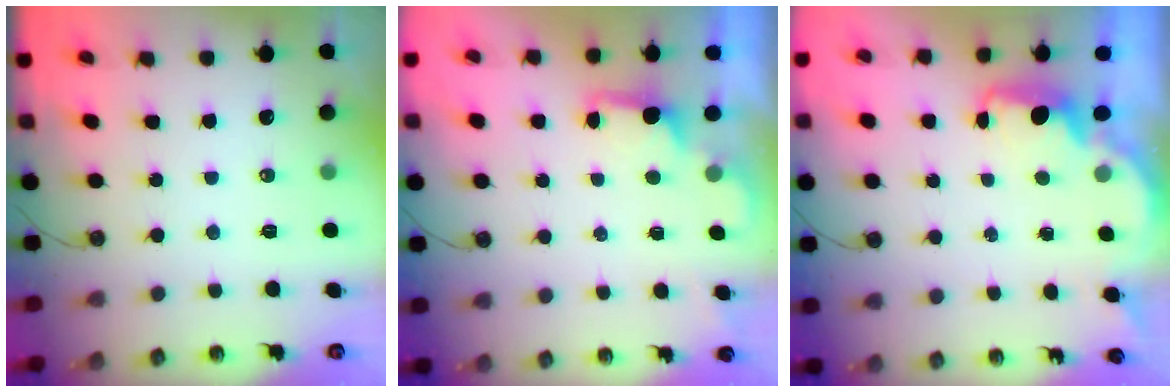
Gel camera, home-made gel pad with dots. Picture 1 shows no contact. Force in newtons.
{"total": 1.7, "press": 1.5, "slide": 0.9}
{"total": 1.9, "press": 1.8, "slide": 0.7}